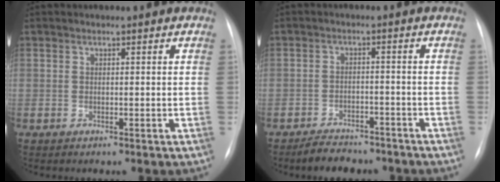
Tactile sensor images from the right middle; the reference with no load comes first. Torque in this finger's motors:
{"motor_torque": [0.55, -0.63, -0.04, -0.01]}